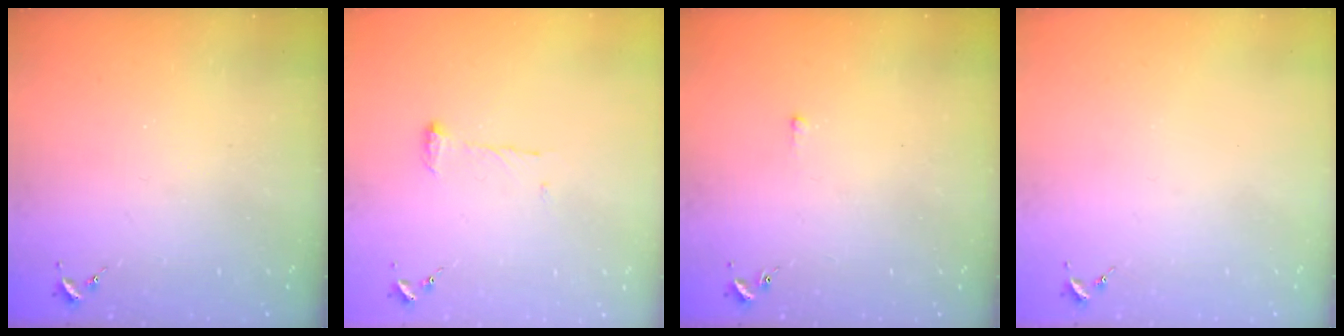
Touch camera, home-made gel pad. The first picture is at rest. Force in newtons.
{"total": 6.9, "press": 6.9, "slide": 0.1}
{"total": 1.6, "press": 1.6, "slide": 0.2}
{"total": 0.0}